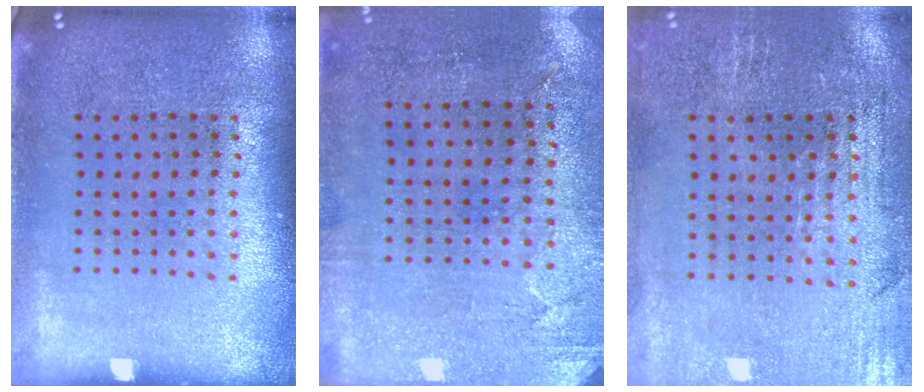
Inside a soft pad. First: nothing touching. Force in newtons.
{"total": 2.8, "press": 2.3, "slide": 1.7}
{"total": 0.8, "press": 0.7, "slide": 0.5}